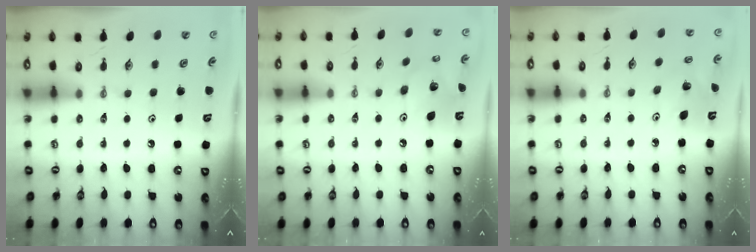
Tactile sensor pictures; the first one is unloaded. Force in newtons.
{"total": 8.5, "press": 8.4, "slide": 0.6}
{"total": 4.3, "press": 3.9, "slide": 1.8}